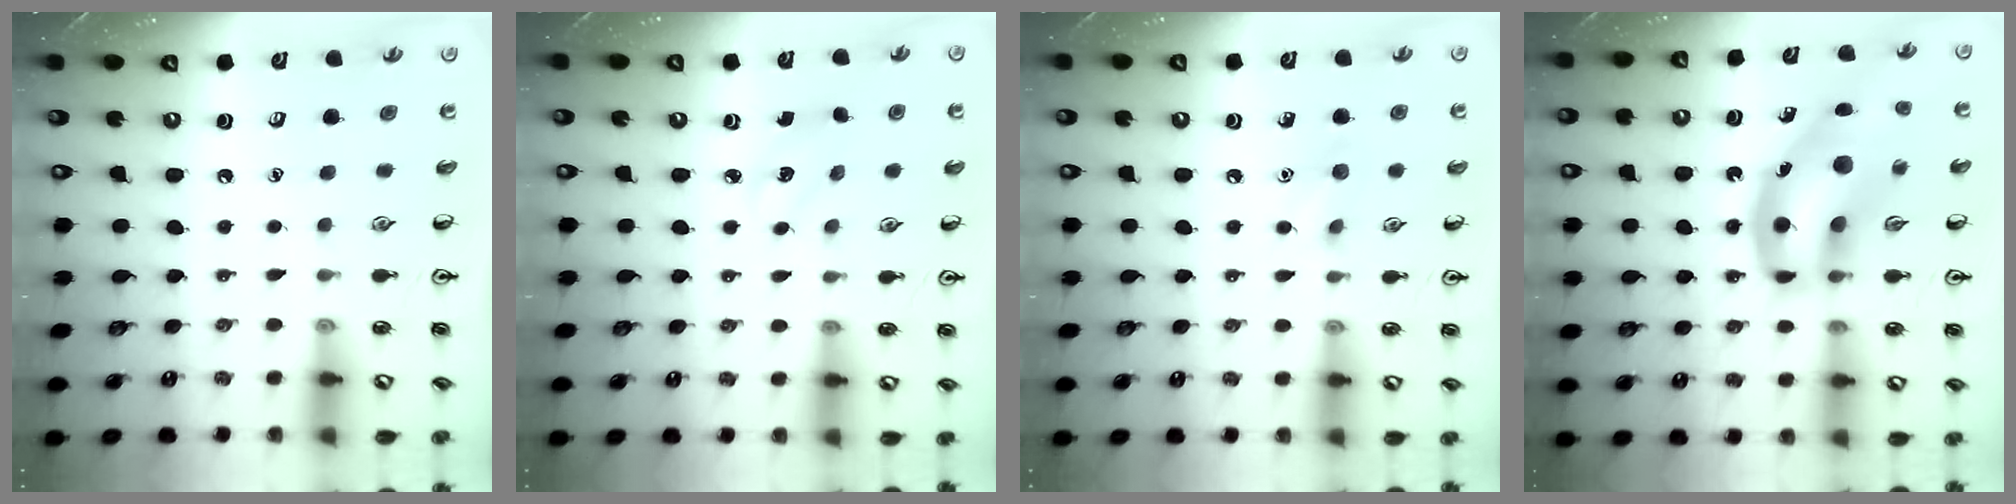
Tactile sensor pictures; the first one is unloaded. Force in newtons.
{"total": 2.6, "press": 2.5, "slide": 0.8}
{"total": 6.2, "press": 5.9, "slide": 1.9}
{"total": 19.0, "press": 18.6, "slide": 3.6}